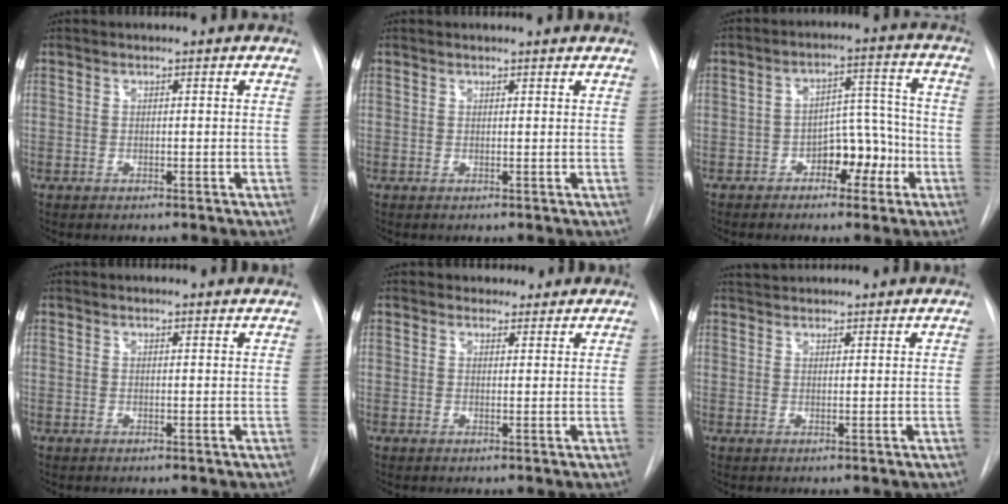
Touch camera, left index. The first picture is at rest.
{"total": 1.8, "force": [1.8, 0.2, 0.3], "torque": [-0.010, 0.006, 0.014]}
{"total": 7.1, "force": [-3.4, 3.9, 4.9], "torque": [-0.066, 0.029, -0.051]}
{"total": 2.9, "force": [2.9, 0.4, 0.4], "torque": [-0.010, 0.005, 0.022]}
{"total": 2.6, "force": [2.2, 1.5, -0.1], "torque": [0.010, 0.002, 0.024]}
{"total": 3.4, "force": [3.3, 0.5, 0.7], "torque": [-0.012, 0.033, 0.057]}